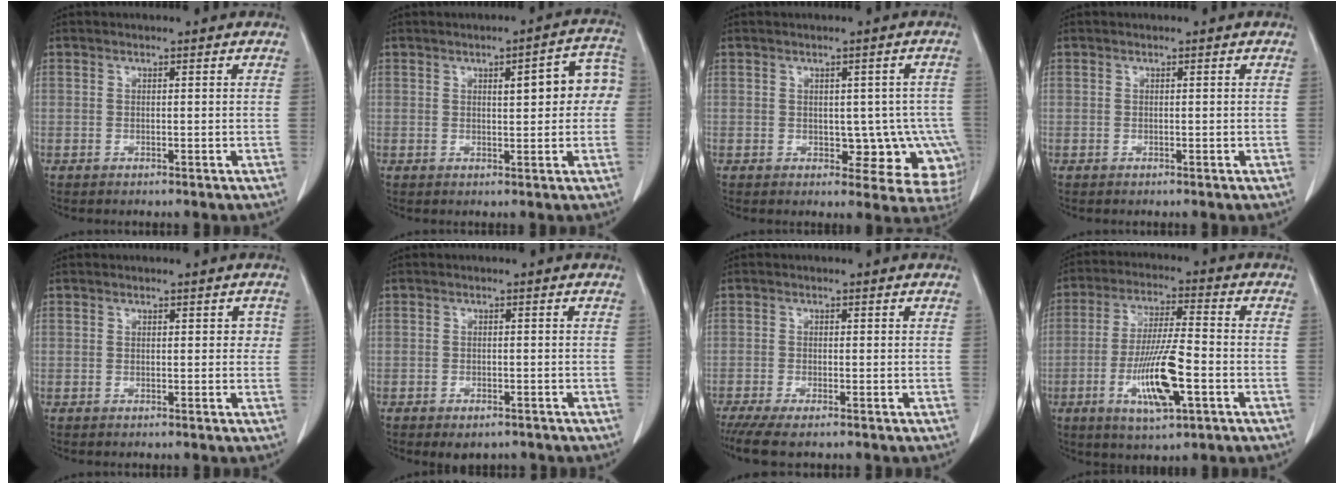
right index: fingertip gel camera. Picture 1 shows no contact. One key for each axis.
{"total": 7.5, "fx": 1.2, "fy": 2.1, "fz": 7.1, "tx": -0.084, "ty": 0.029, "tz": 0.012}
{"total": 8.8, "fx": -2.0, "fy": 5.4, "fz": 6.7, "tx": -0.050, "ty": 0.018, "tz": -0.016}
{"total": 0.0}
{"total": 1.6, "fx": 0.3, "fy": 1.1, "fz": 1.1, "tx": -0.006, "ty": 0.012, "tz": 0.002}
{"total": 3.3, "fx": -2.4, "fy": 1.6, "fz": 1.5, "tx": -0.016, "ty": -0.002, "tz": -0.027}
{"total": 4.9, "fx": -3.7, "fy": 0.8, "fz": 3.1, "tx": -0.049, "ty": -0.011, "tz": -0.061}
{"total": 11.8, "fx": -3.9, "fy": 1.8, "fz": 11.0, "tx": -0.211, "ty": -0.010, "tz": -0.068}